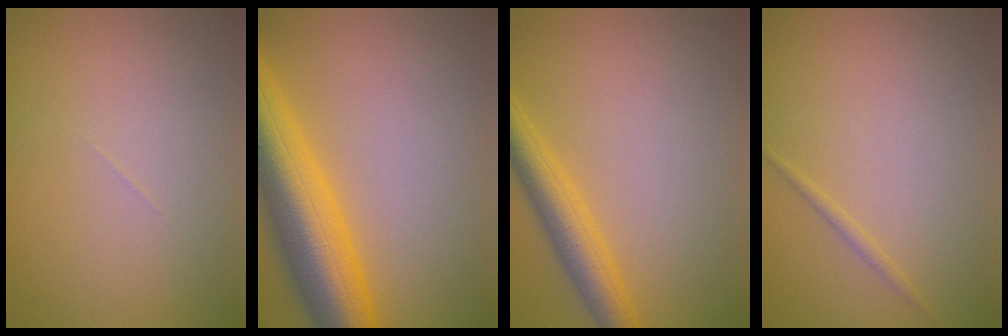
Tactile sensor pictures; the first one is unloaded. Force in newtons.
{"total": 10.3, "press": 10.3, "slide": 0.5}
{"total": 4.2, "press": 4.2, "slide": 0.1}
{"total": 0.7, "press": 0.7, "slide": 0.1}